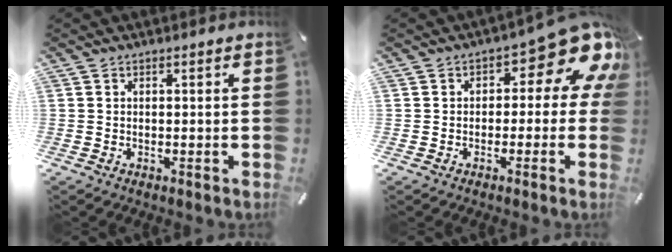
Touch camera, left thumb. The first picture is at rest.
{"total": 12.2, "force": [5.6, 5.6, 9.3], "torque": [-0.117, -0.044, 0.094]}